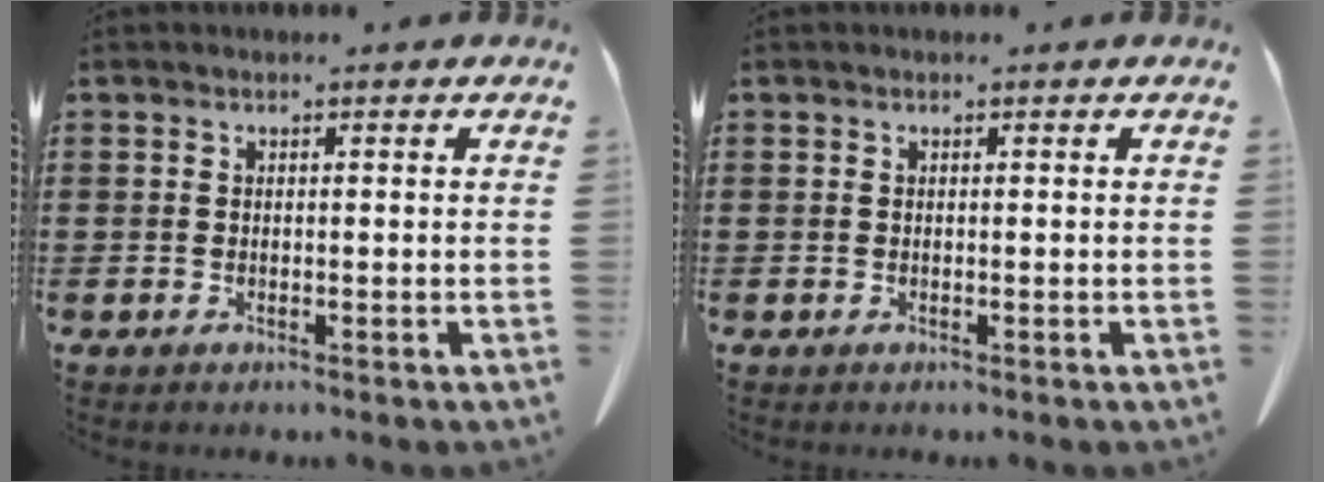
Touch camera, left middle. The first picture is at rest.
{"total": 0.0}